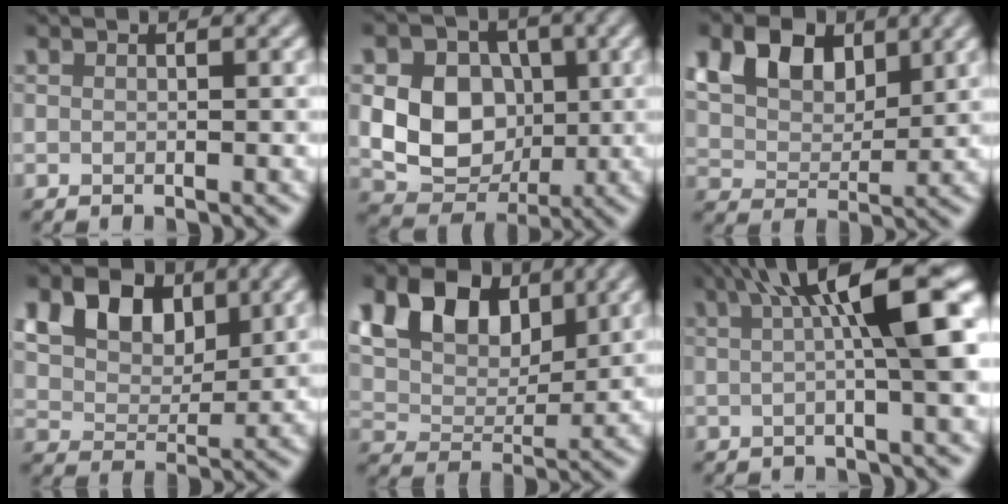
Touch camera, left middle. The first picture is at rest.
{"total": 8.4, "force": [0.4, 6.8, 5.0], "torque": [-0.085, -0.001, 0.000]}
{"total": 7.0, "force": [3.5, 4.5, 4.1], "torque": [-0.089, 0.012, 0.051]}
{"total": 9.1, "force": [4.4, 6.2, 5.0], "torque": [-0.102, 0.020, 0.070]}
{"total": 9.3, "force": [4.8, 5.7, 5.6], "torque": [-0.107, 0.017, 0.069]}
{"total": 8.0, "force": [2.0, 1.4, 7.6], "torque": [-0.098, 0.015, 0.025]}